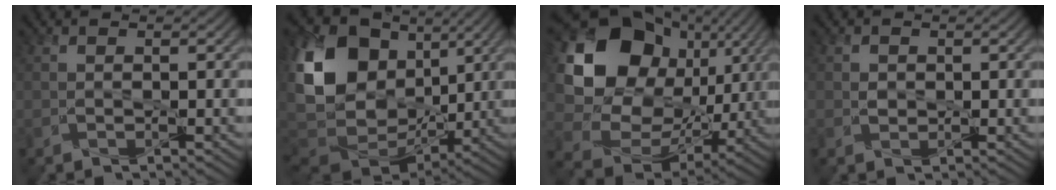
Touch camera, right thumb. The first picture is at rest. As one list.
[{"total": 18.9, "force": [3.5, 14.2, 11.9], "torque": [-0.270, 0.016, 0.083]}, {"total": 19.0, "force": [4.7, 15.1, 10.6], "torque": [-0.239, 0.003, 0.095]}, {"total": 1.1, "force": [0.3, 1.0, 0.3], "torque": [-0.010, -0.001, 0.003]}]